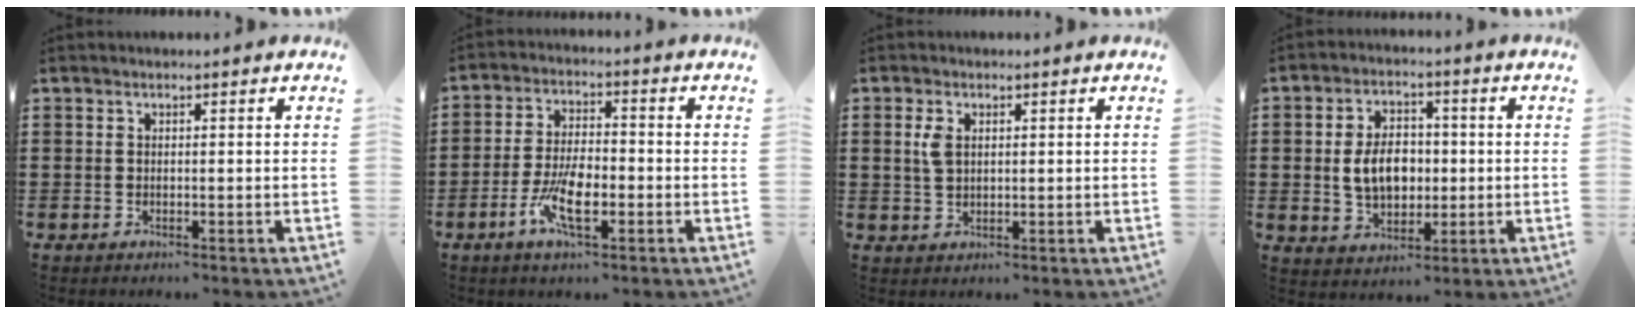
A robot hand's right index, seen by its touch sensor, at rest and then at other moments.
{"total": 7.6, "force": [-3.0, 3.0, 6.3], "torque": [-0.135, -0.006, -0.057]}
{"total": 2.8, "force": [0.8, 1.6, 2.2], "torque": [-0.048, 0.007, 0.014]}
{"total": 7.2, "force": [0.0, 5.0, 5.2], "torque": [-0.104, 0.004, -0.008]}